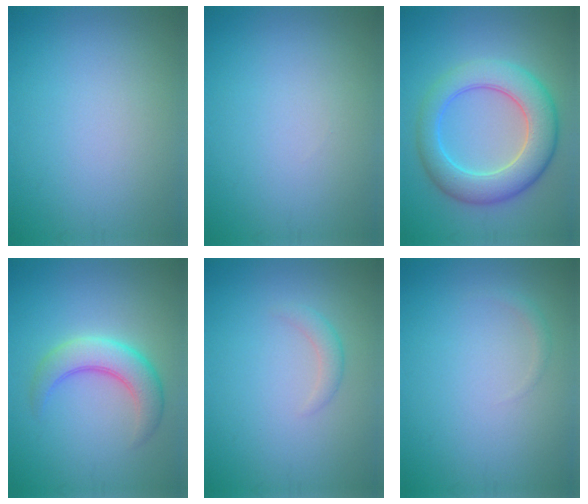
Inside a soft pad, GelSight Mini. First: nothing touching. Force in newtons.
{"total": 0.0}
{"total": 7.5, "press": 7.5, "slide": 0.3}
{"total": 4.6, "press": 4.6, "slide": 0.1}
{"total": 1.3, "press": 1.3, "slide": 0.1}
{"total": 0.7, "press": 0.7, "slide": 0.0}